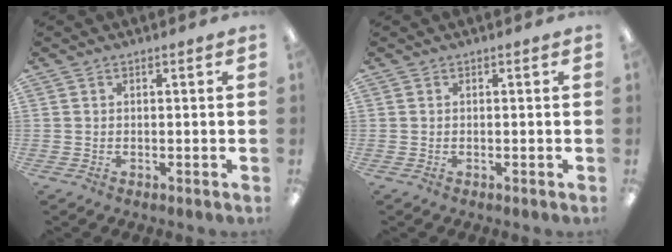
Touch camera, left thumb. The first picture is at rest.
{"total": 0.0}